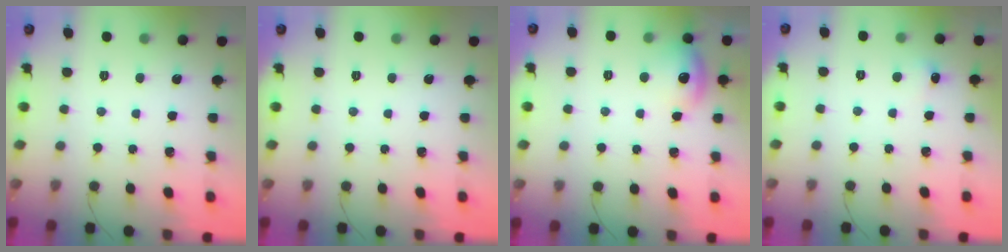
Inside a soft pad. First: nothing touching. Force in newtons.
{"total": 0.0}
{"total": 9.1, "press": 9.0, "slide": 1.3}
{"total": 4.1, "press": 4.0, "slide": 1.1}